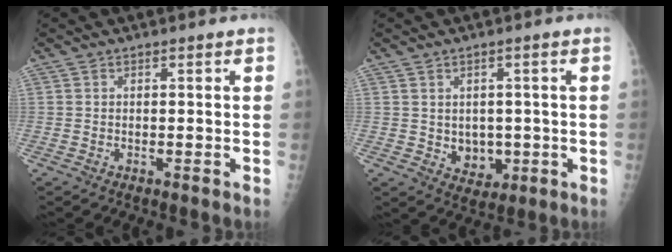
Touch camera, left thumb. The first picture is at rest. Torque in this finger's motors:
{"motor_torque": [-0.02, -0.01, 0.14, -0.02, 0.02]}